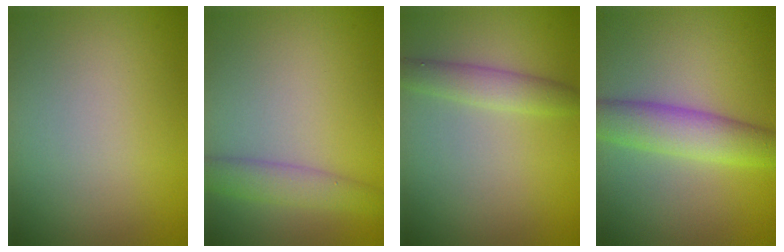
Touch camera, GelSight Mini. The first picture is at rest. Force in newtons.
{"total": 2.9, "press": 2.9, "slide": 0.1}
{"total": 2.4, "press": 2.4, "slide": 0.1}
{"total": 4.9, "press": 4.9, "slide": 0.1}